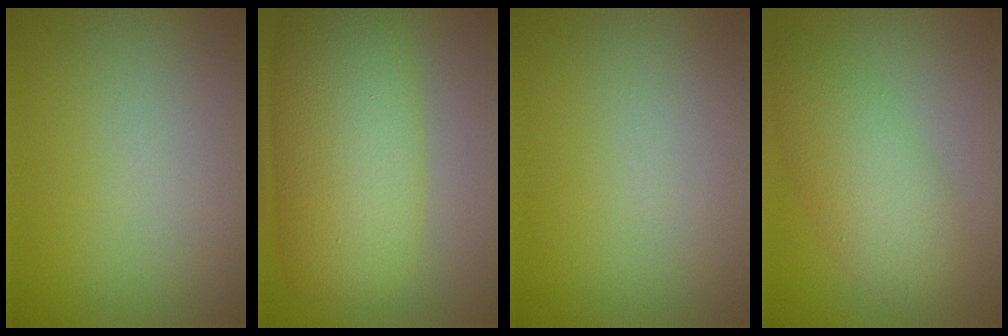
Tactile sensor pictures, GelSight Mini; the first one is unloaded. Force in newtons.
{"total": 9.3, "press": 9.3, "slide": 0.2}
{"total": 0.0}
{"total": 5.5, "press": 5.5, "slide": 0.3}